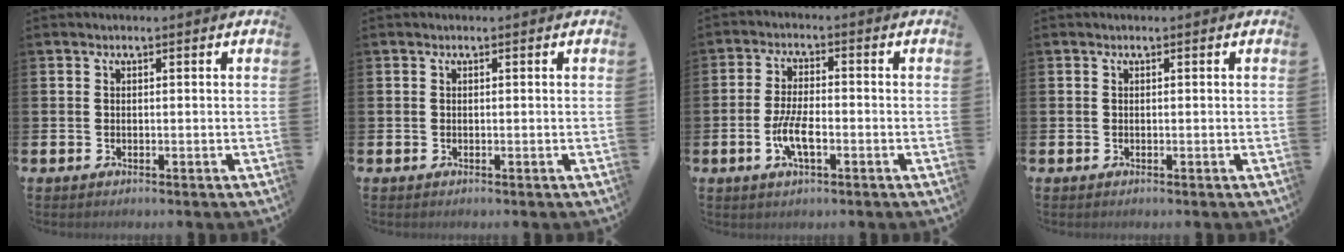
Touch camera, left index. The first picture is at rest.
{"total": 0.0}
{"total": 5.3, "force": [-1.6, 1.9, 4.7], "torque": [-0.091, 0.002, -0.031]}
{"total": 0.0}